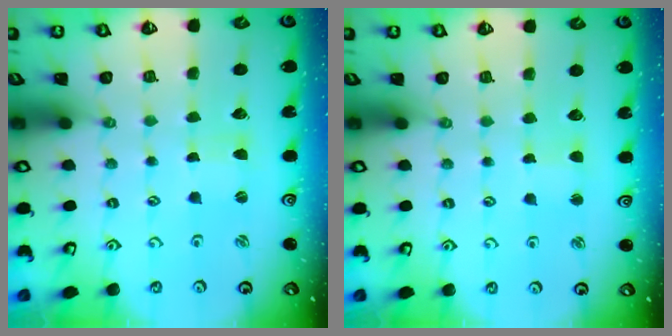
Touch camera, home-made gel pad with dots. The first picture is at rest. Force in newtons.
{"total": 2.2, "press": 2.2, "slide": 0.2}